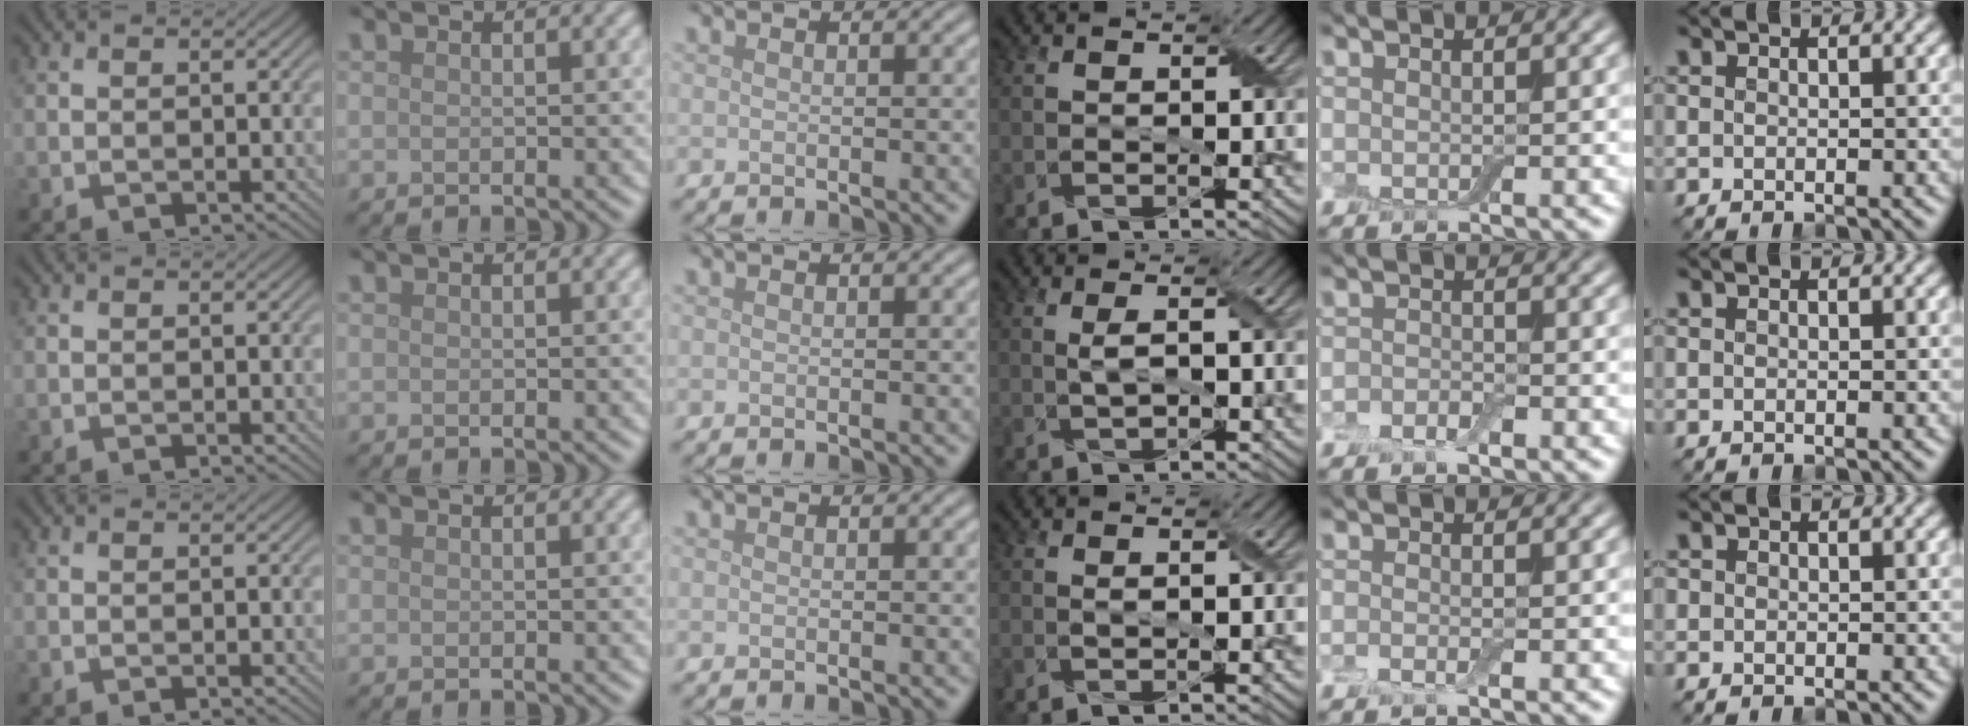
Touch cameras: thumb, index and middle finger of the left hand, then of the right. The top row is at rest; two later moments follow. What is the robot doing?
{"motion": "fold", "object": "aluminum foil"}